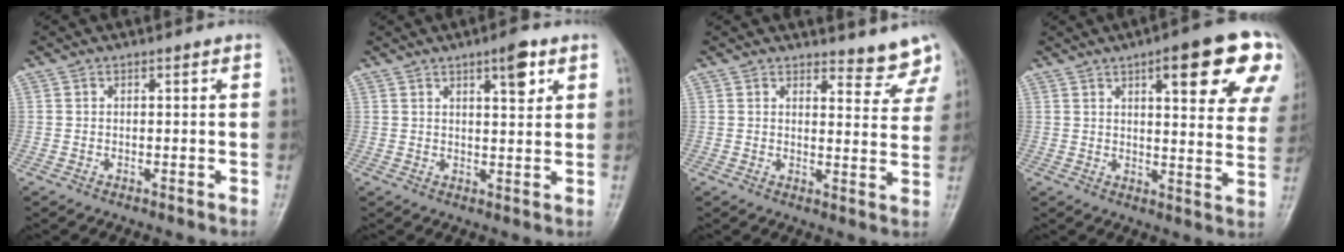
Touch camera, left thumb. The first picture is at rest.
{"total": 5.3, "force": [2.9, 1.6, 4.1], "torque": [-0.050, -0.015, 0.042]}
{"total": 6.4, "force": [6.1, 1.8, 1.0], "torque": [0.014, -0.051, 0.062]}
{"total": 19.2, "force": [9.1, 5.1, 16.1], "torque": [-0.175, -0.024, 0.112]}